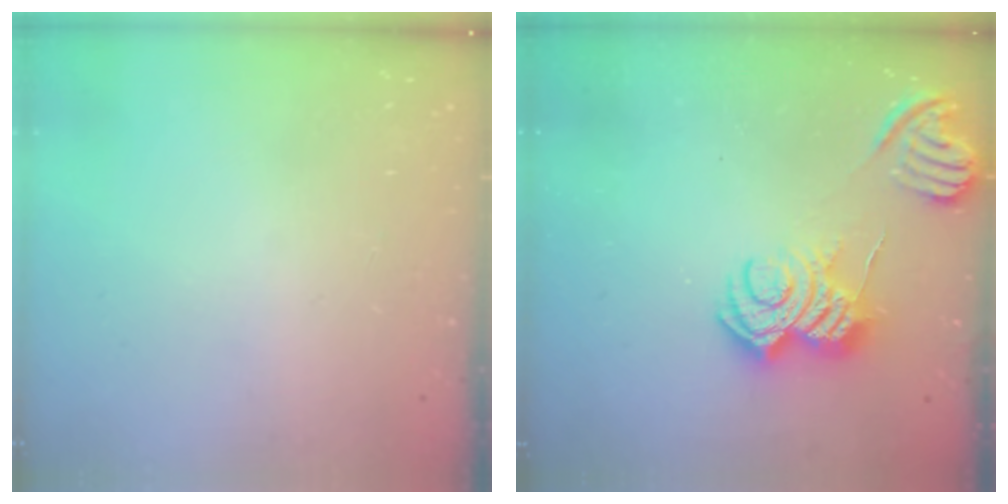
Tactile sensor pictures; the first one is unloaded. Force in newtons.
{"total": 8.2, "press": 8.2, "slide": 0.9}